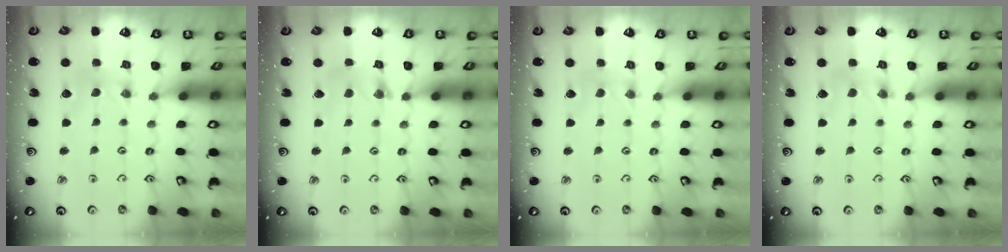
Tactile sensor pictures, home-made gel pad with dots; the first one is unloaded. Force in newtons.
{"total": 2.4, "press": 2.4, "slide": 0.2}
{"total": 1.4, "press": 1.4, "slide": 0.3}
{"total": 1.2, "press": 1.1, "slide": 0.2}